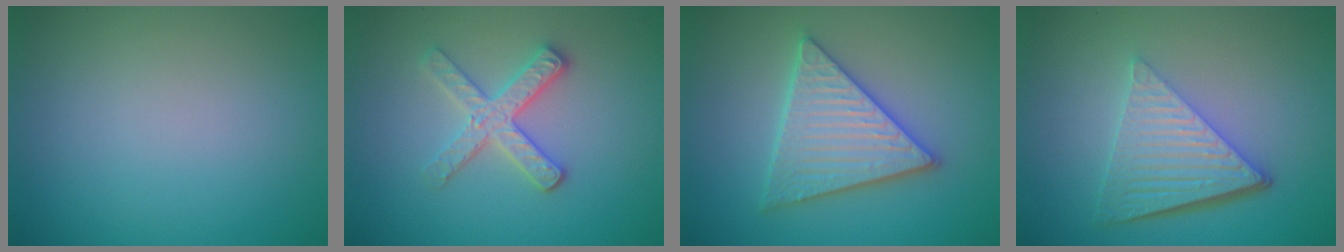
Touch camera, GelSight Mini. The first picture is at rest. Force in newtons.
{"total": 3.1, "press": 2.9, "slide": 1.2}
{"total": 5.6, "press": 5.6, "slide": 0.7}
{"total": 6.6, "press": 4.4, "slide": 4.9}